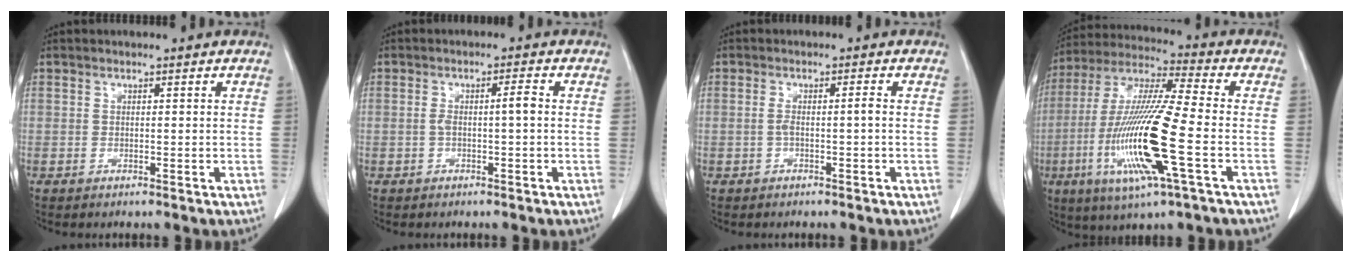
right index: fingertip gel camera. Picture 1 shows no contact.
{"total": 2.7, "force": [-0.2, 0.2, 2.7], "torque": [-0.049, 0.009, 0.000]}
{"total": 1.9, "force": [-0.5, 0.0, 1.8], "torque": [-0.034, 0.004, -0.007]}
{"total": 18.0, "force": [-4.8, 0.8, 17.4], "torque": [-0.364, -0.018, -0.091]}